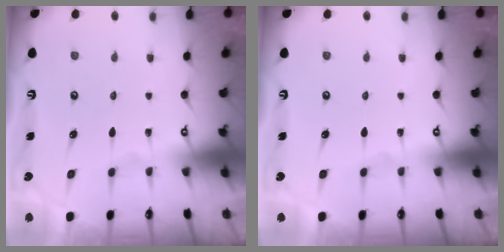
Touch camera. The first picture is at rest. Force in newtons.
{"total": 0.0}